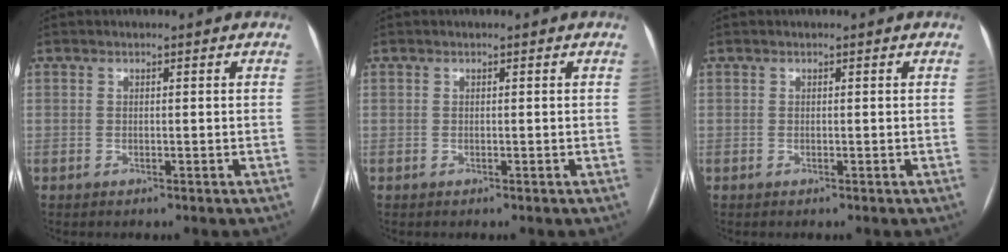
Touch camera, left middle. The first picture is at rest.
{"total": 0.0}
{"total": 0.0}